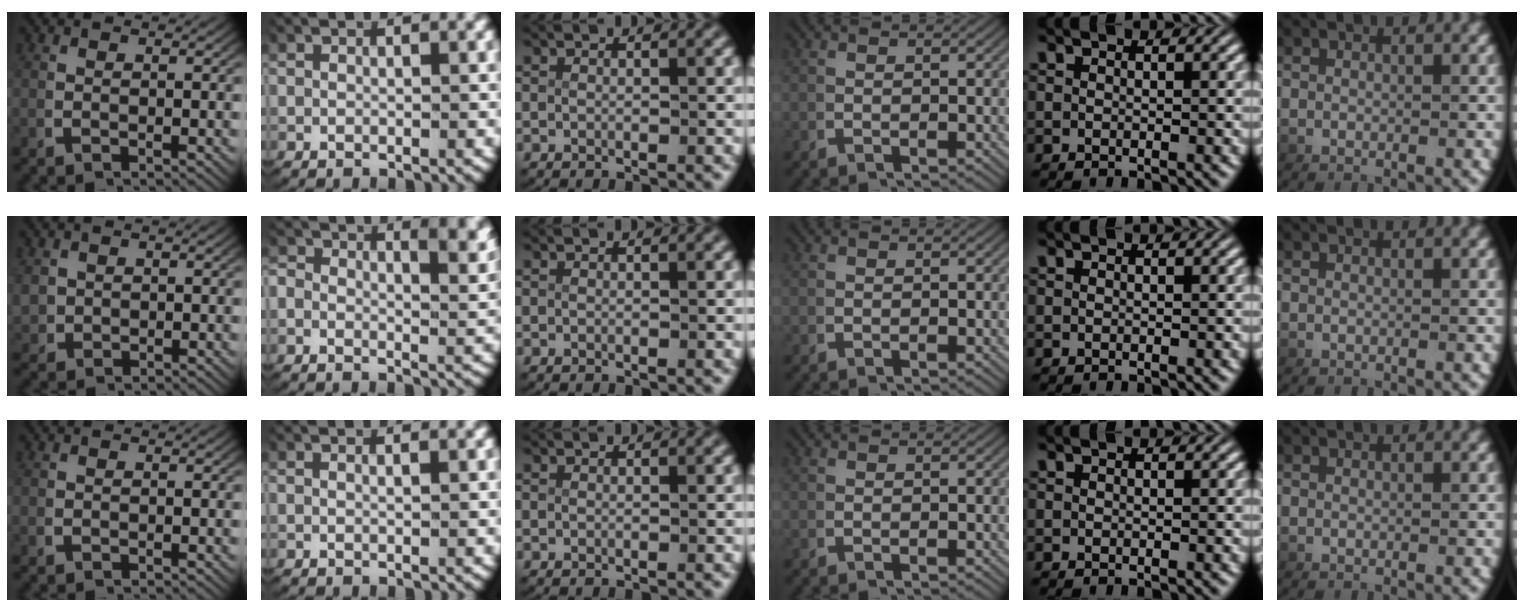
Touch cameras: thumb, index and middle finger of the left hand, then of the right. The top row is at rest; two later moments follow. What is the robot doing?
{"motion": "lift_and_place", "object": "scissors"}